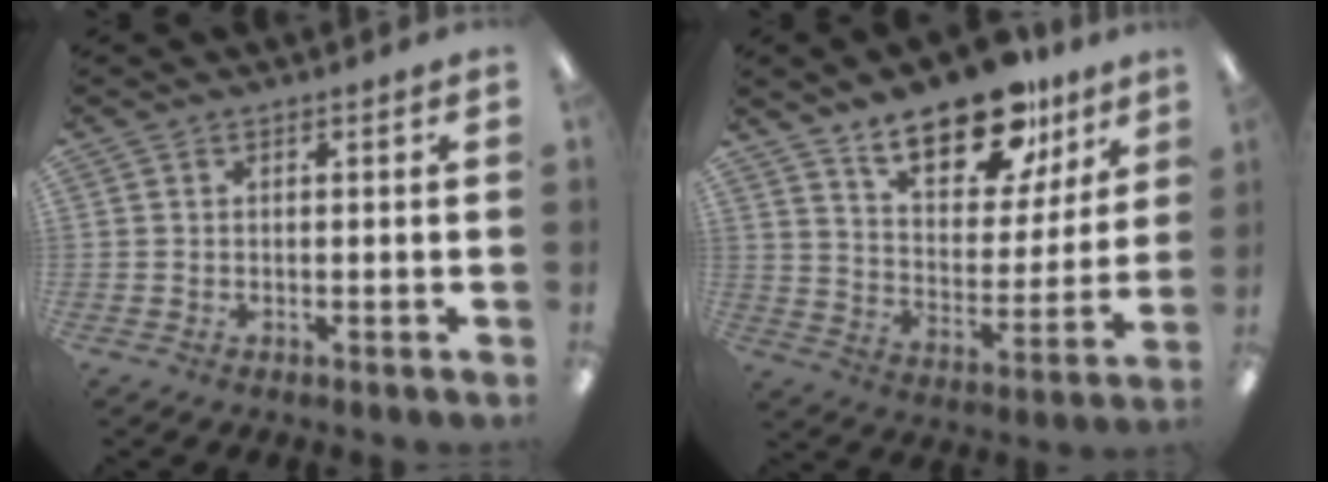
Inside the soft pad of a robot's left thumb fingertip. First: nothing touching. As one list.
[{"total": 18.1, "force": [13.4, 7.9, 9.3], "torque": [-0.144, -0.082, 0.231]}]